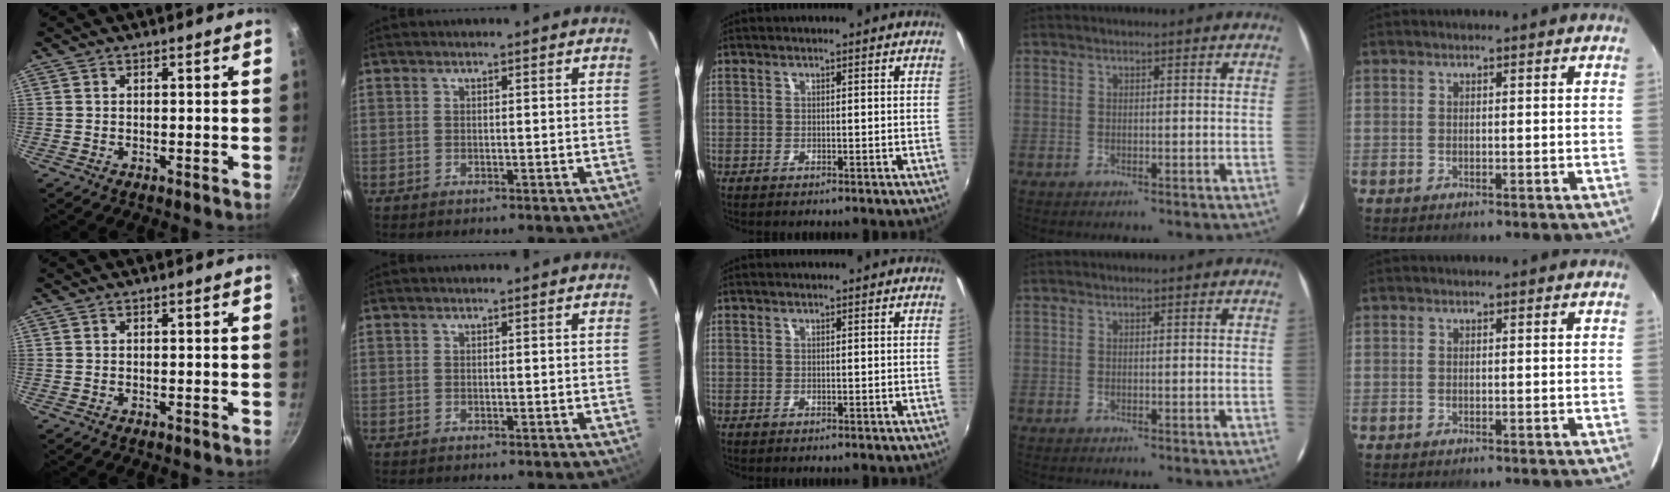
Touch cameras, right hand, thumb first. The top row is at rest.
{}